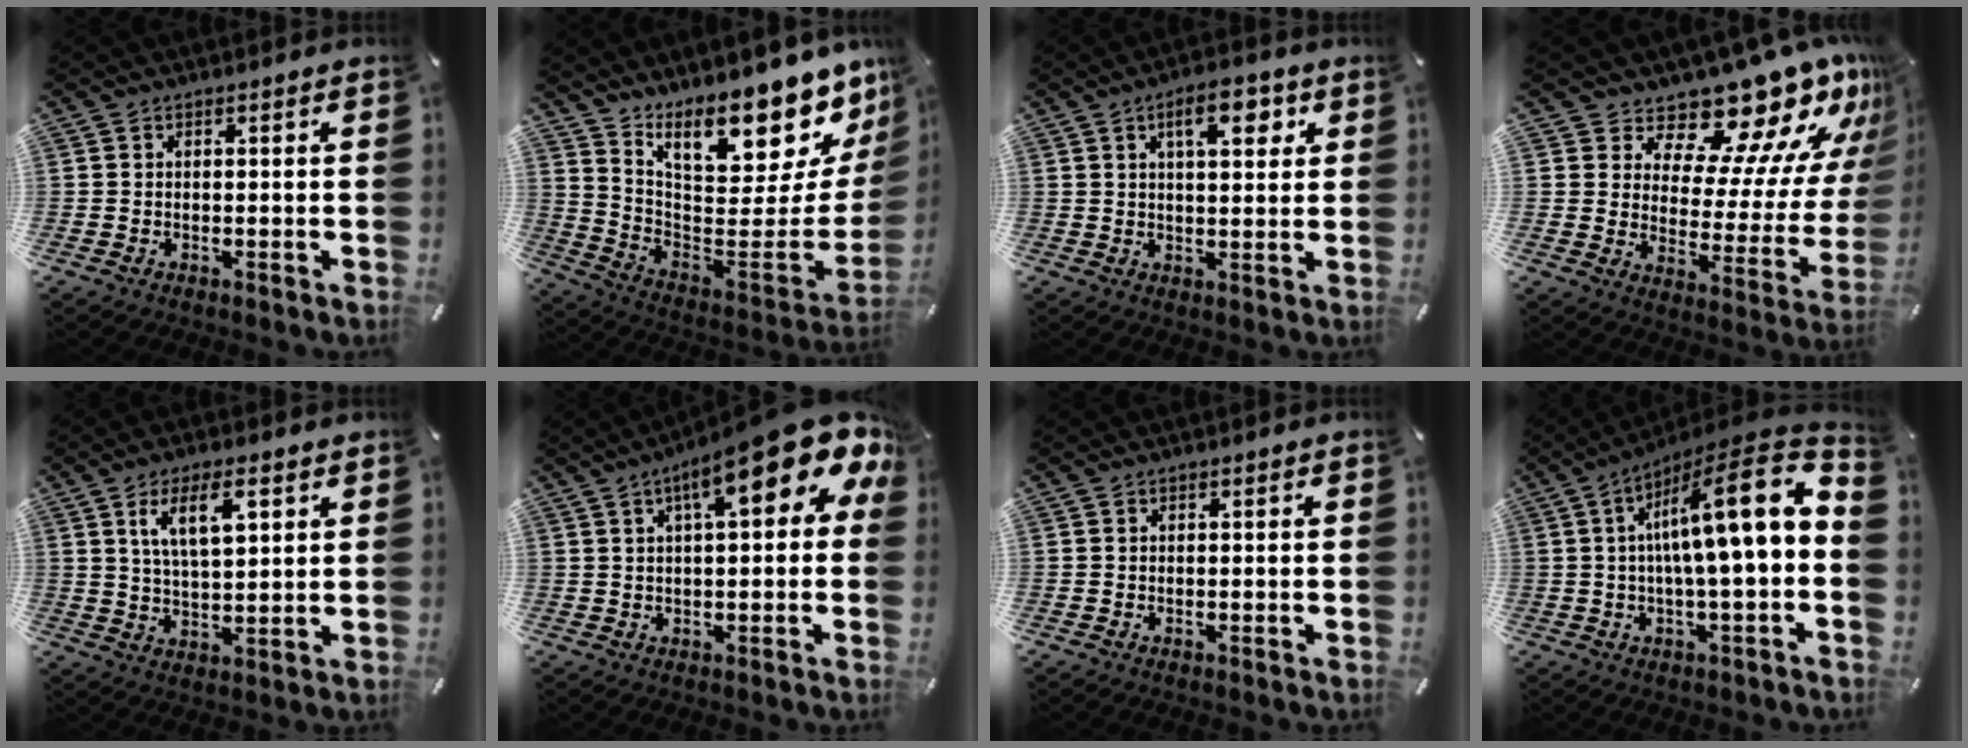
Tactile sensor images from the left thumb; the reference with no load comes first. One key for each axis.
{"total": 17.9, "fx": 14.1, "fy": 6.7, "fz": 8.7, "tx": -0.088, "ty": -0.139, "tz": 0.230}
{"total": 8.2, "fx": 3.5, "fy": 3.4, "fz": 6.6, "tx": -0.096, "ty": -0.006, "tz": 0.052}
{"total": 17.2, "fx": 15.0, "fy": 6.0, "fz": 5.8, "tx": -0.079, "ty": -0.147, "tz": 0.247}
{"total": 9.4, "fx": 4.6, "fy": 3.8, "fz": 7.3, "tx": -0.131, "ty": -0.004, "tz": 0.077}
{"total": 17.1, "fx": 7.9, "fy": 4.8, "fz": 14.3, "tx": -0.212, "ty": -0.038, "tz": 0.123}
{"total": 0.0}
{"total": 17.7, "fx": 4.1, "fy": 3.3, "fz": 16.9, "tx": -0.250, "ty": -0.049, "tz": 0.053}